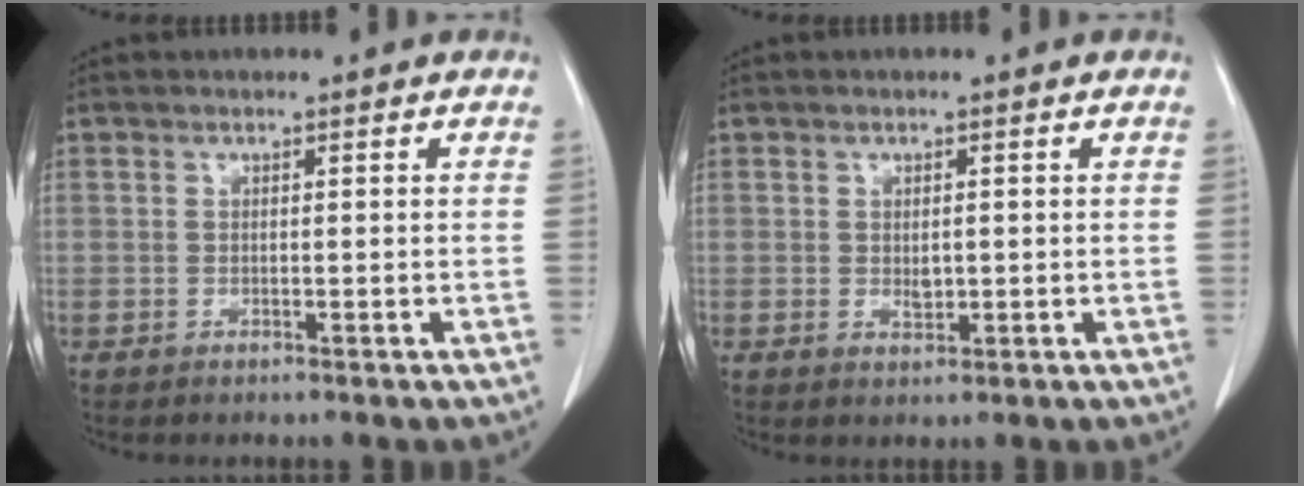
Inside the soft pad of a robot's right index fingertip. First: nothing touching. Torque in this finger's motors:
{"motor_torque": [0.17, 0.09, 0.00, 0.03]}